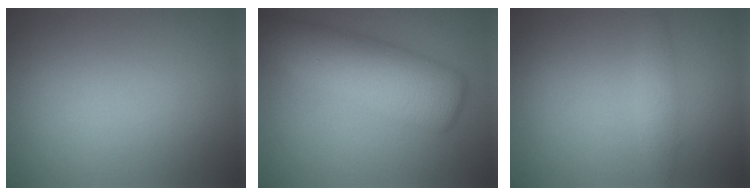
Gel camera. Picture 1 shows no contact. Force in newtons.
{"total": 6.9, "press": 6.9, "slide": 0.1}
{"total": 1.4, "press": 1.4, "slide": 0.0}